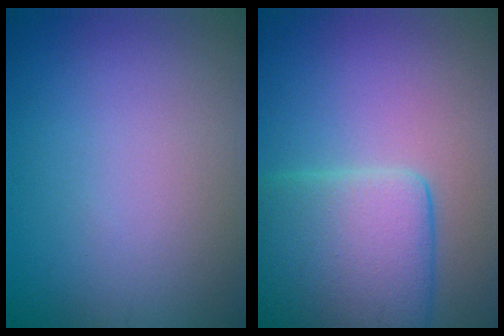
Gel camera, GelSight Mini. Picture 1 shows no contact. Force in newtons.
{"total": 8.0, "press": 7.9, "slide": 0.6}